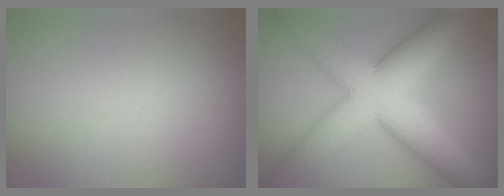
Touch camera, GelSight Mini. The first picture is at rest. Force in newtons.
{"total": 9.7, "press": 9.7, "slide": 0.2}